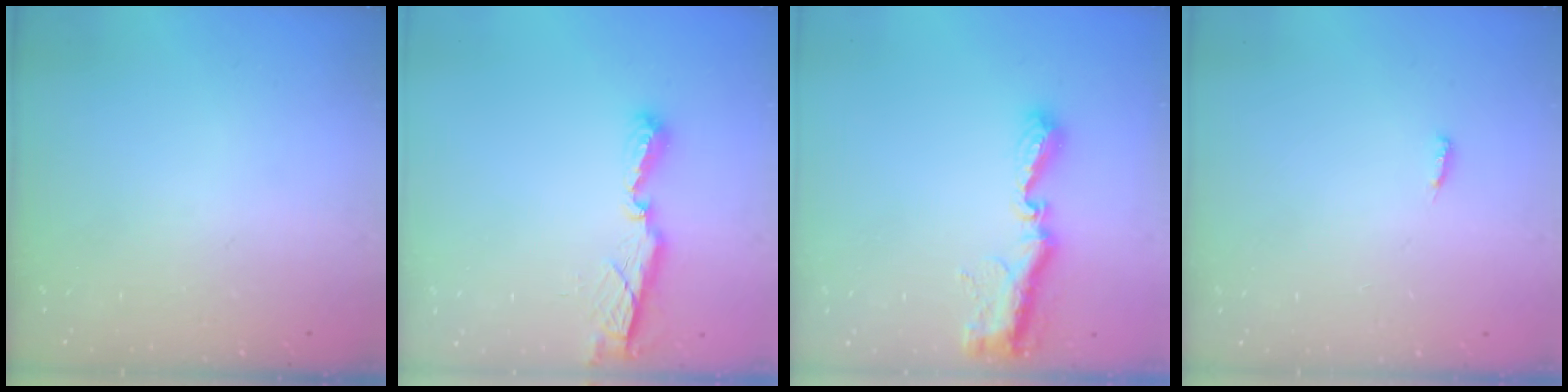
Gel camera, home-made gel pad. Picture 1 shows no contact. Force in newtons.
{"total": 7.7, "press": 7.7, "slide": 0.2}
{"total": 9.9, "press": 9.9, "slide": 0.7}
{"total": 4.3, "press": 4.1, "slide": 1.3}